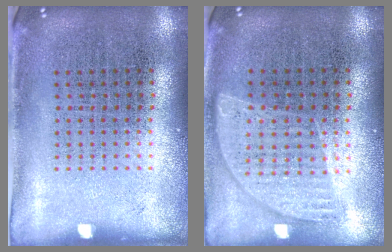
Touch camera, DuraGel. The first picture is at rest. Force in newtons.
{"total": 0.8, "press": 0.8, "slide": 0.2}